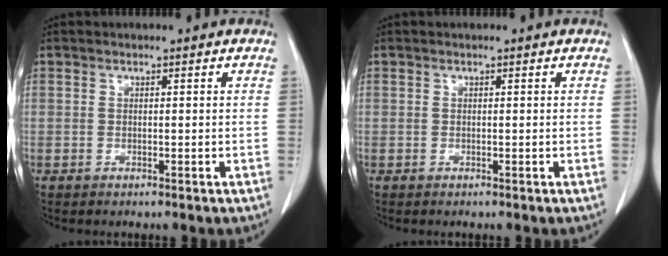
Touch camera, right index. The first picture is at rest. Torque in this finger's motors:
{"motor_torque": [0.00, 0.00, 0.00, 0.00]}